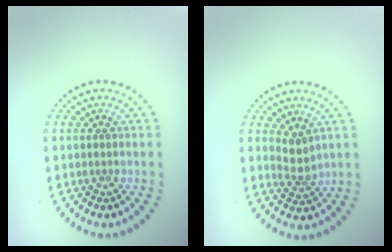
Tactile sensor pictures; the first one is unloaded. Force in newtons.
{"total": 1.9, "press": 1.4, "slide": 1.2}